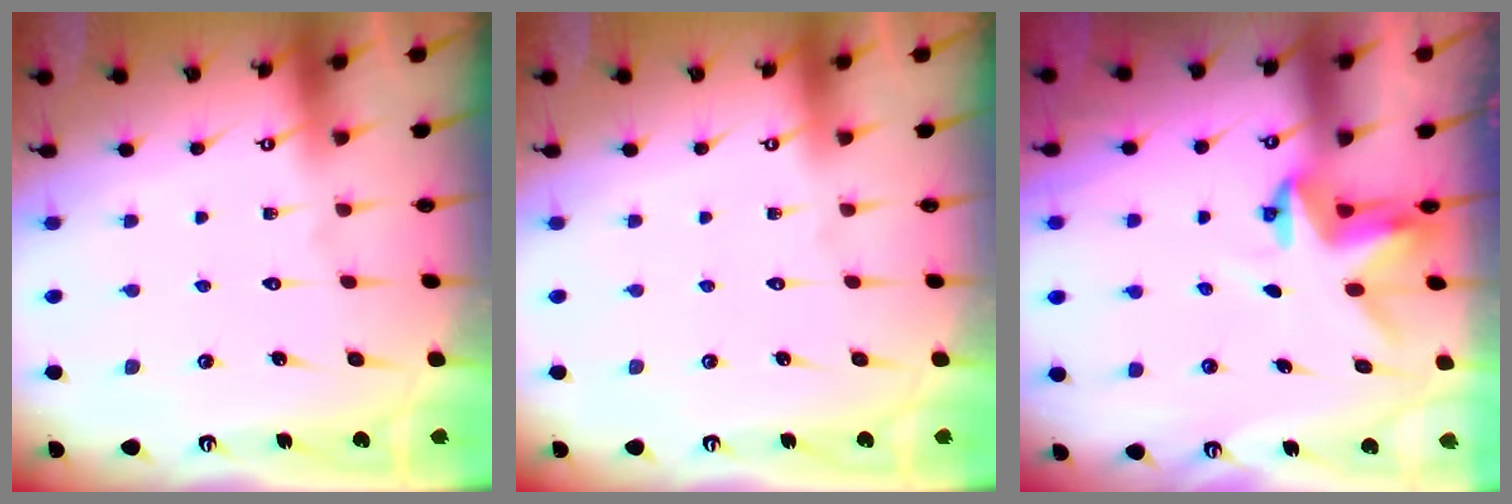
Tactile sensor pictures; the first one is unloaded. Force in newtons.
{"total": 0.0}
{"total": 3.4, "press": 3.4, "slide": 0.1}